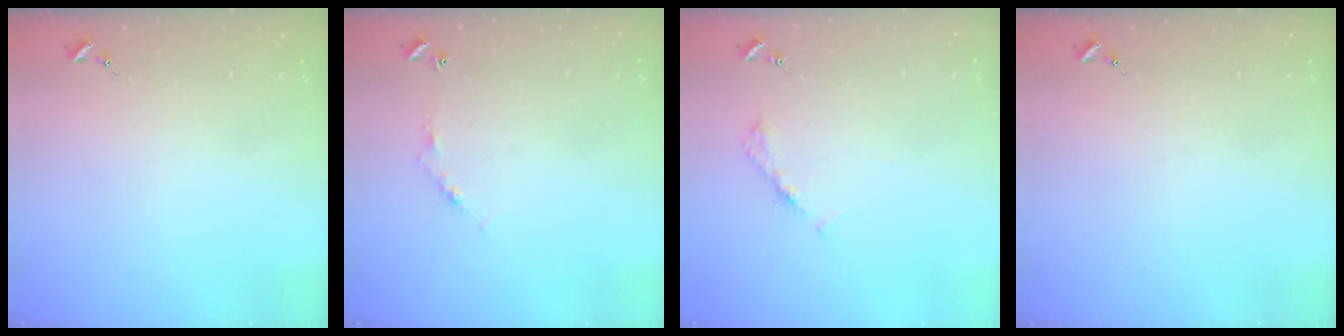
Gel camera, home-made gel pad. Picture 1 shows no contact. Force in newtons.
{"total": 4.1, "press": 4.1, "slide": 0.3}
{"total": 5.3, "press": 5.3, "slide": 0.5}
{"total": 0.0}